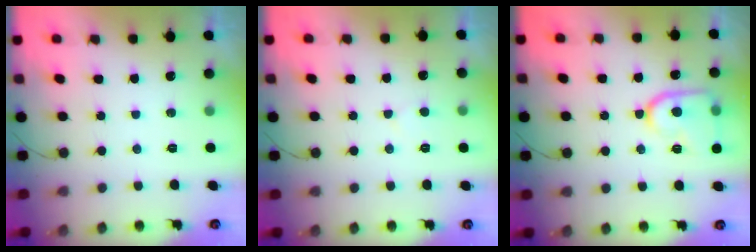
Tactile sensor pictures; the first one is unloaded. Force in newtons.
{"total": 2.2, "press": 2.2, "slide": 0.2}
{"total": 13.4, "press": 13.4, "slide": 1.3}